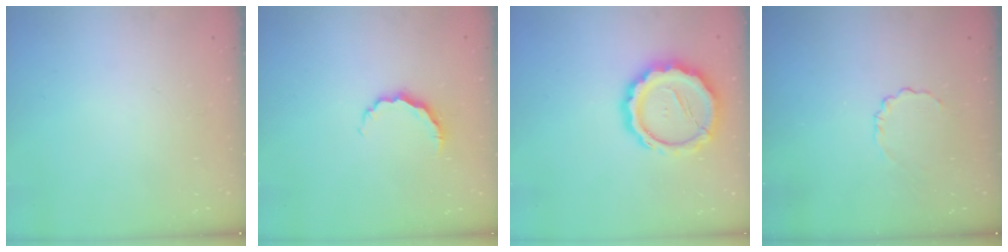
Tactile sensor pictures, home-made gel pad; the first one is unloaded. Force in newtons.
{"total": 4.7, "press": 4.7, "slide": 0.6}
{"total": 14.1, "press": 13.9, "slide": 2.6}
{"total": 3.0, "press": 2.8, "slide": 1.0}